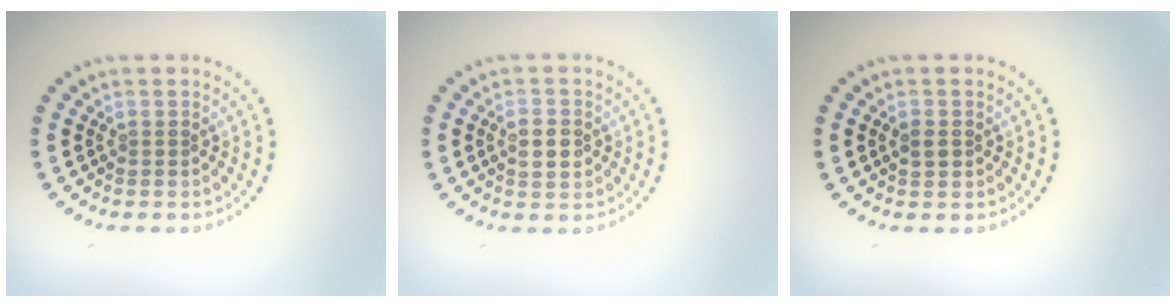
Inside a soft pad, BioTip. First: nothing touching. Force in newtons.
{"total": 2.2, "press": 2.2, "slide": 0.1}
{"total": 1.1, "press": 1.1, "slide": 0.2}